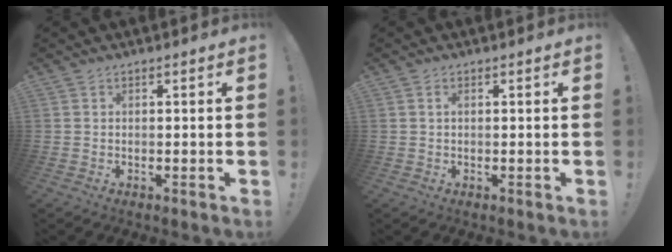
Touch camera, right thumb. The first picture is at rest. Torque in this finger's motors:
{"motor_torque": [-0.20, -0.23, -0.37, 0.29, 0.00]}